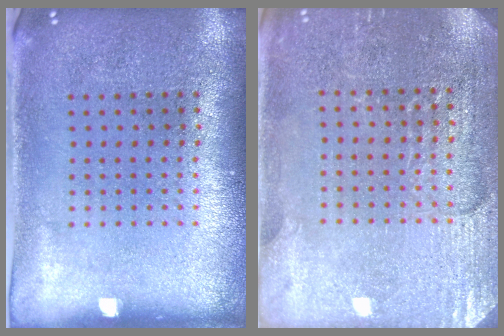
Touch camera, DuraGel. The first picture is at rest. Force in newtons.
{"total": 2.9, "press": 2.8, "slide": 0.2}